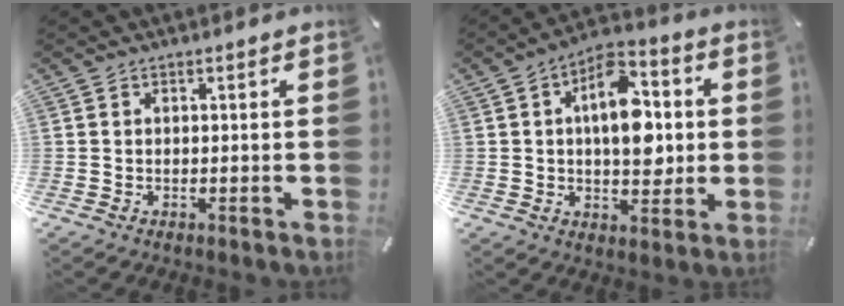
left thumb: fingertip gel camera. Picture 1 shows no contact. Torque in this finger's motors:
{"motor_torque": [2.26, 2.40, 1.12, -0.99, 0.35]}